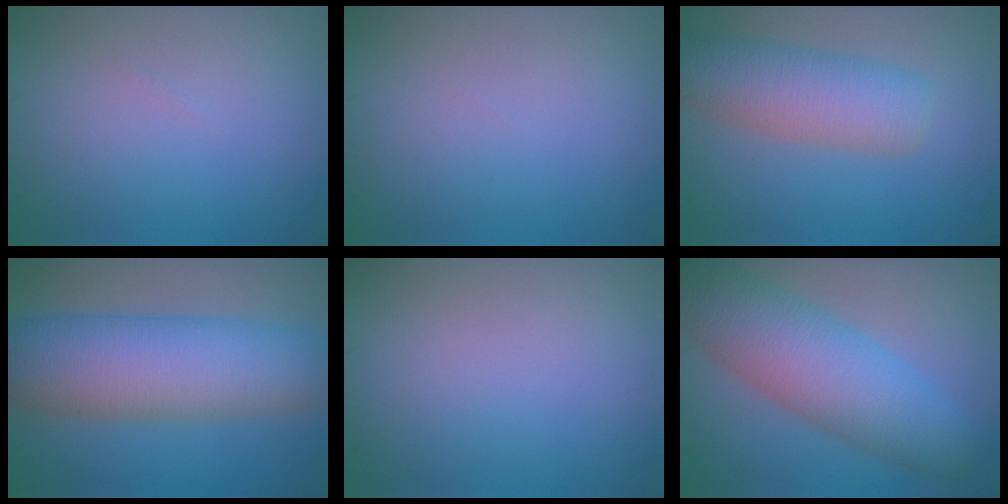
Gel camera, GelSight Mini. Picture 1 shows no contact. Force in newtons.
{"total": 0.0}
{"total": 5.9, "press": 5.9, "slide": 0.3}
{"total": 9.7, "press": 9.7, "slide": 0.3}
{"total": 0.0}
{"total": 8.6, "press": 8.6, "slide": 0.5}